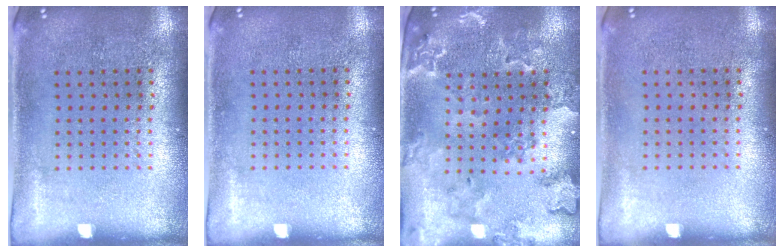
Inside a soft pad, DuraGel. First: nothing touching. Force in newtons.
{"total": 0.0}
{"total": 1.9, "press": 1.9, "slide": 0.2}
{"total": 0.0}